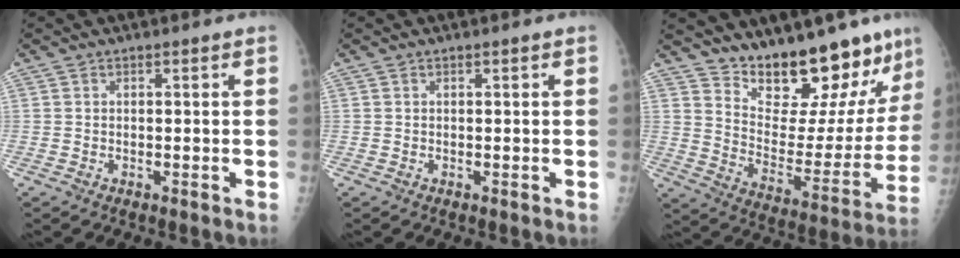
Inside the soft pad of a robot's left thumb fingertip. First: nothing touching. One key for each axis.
{"total": 0.0}
{"total": 20.5, "fx": 17.1, "fy": 6.7, "fz": 9.2, "tx": -0.079, "ty": -0.123, "tz": 0.254}